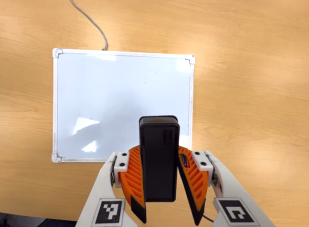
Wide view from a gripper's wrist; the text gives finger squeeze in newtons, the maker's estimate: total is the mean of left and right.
{"total": 6.9, "left": 7.0, "right": 6.8}